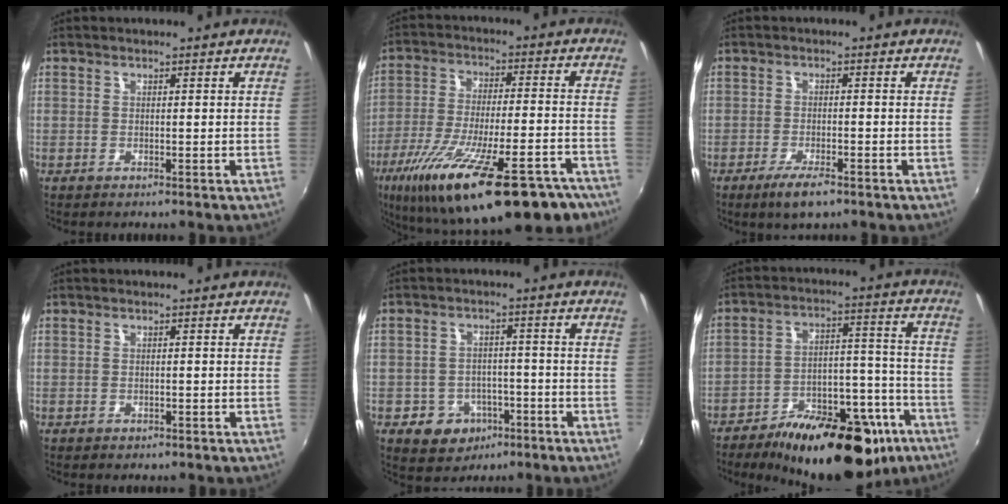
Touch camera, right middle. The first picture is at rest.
{"total": 29.8, "force": [-20.1, 8.4, 20.3], "torque": [-0.352, -0.063, -0.292]}
{"total": 5.1, "force": [-3.3, 1.3, 3.6], "torque": [-0.084, -0.016, -0.060]}
{"total": 0.7, "force": [-0.4, 0.5, 0.2], "torque": [-0.004, -0.002, -0.005]}
{"total": 7.7, "force": [-3.7, 6.3, 2.6], "torque": [-0.068, 0.015, -0.037]}
{"total": 26.4, "force": [-17.6, 10.9, 16.4], "torque": [-0.239, 0.012, -0.234]}